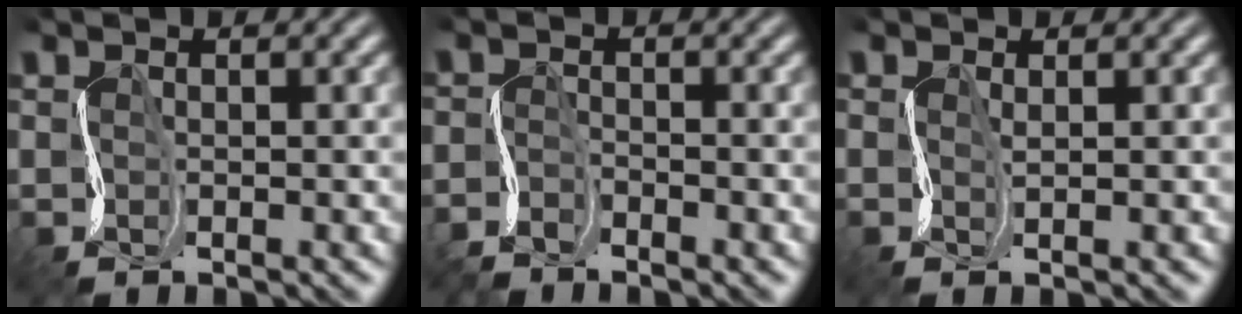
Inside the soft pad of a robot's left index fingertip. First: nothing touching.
{"total": 2.6, "force": [-2.6, 0.3, 0.2], "torque": [-0.010, -0.001, -0.061]}
{"total": 0.5, "force": [0.1, -0.2, 0.5], "torque": [-0.009, 0.005, -0.004]}